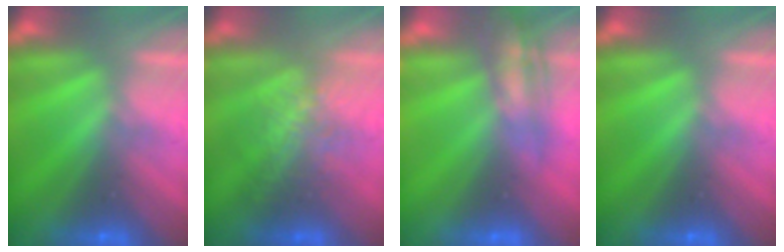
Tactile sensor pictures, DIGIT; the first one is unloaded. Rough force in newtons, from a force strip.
{"total": 2.7}
{"total": 2.6}
{"total": 0.0}